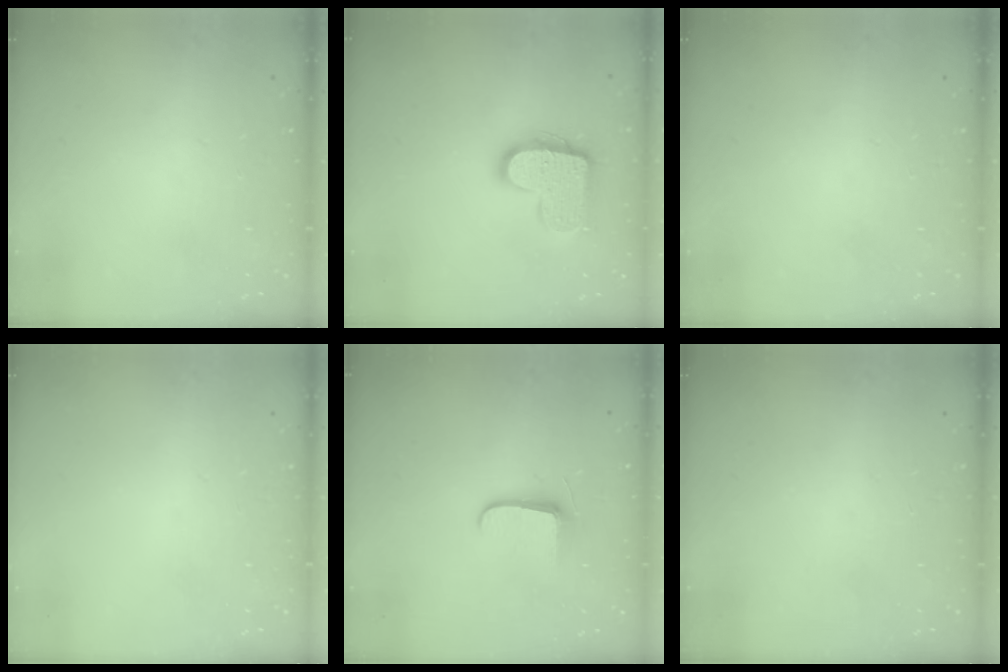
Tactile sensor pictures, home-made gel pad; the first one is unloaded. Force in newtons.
{"total": 14.5, "press": 14.5, "slide": 0.8}
{"total": 0.0}
{"total": 0.0}
{"total": 6.8, "press": 6.7, "slide": 0.9}
{"total": 0.0}